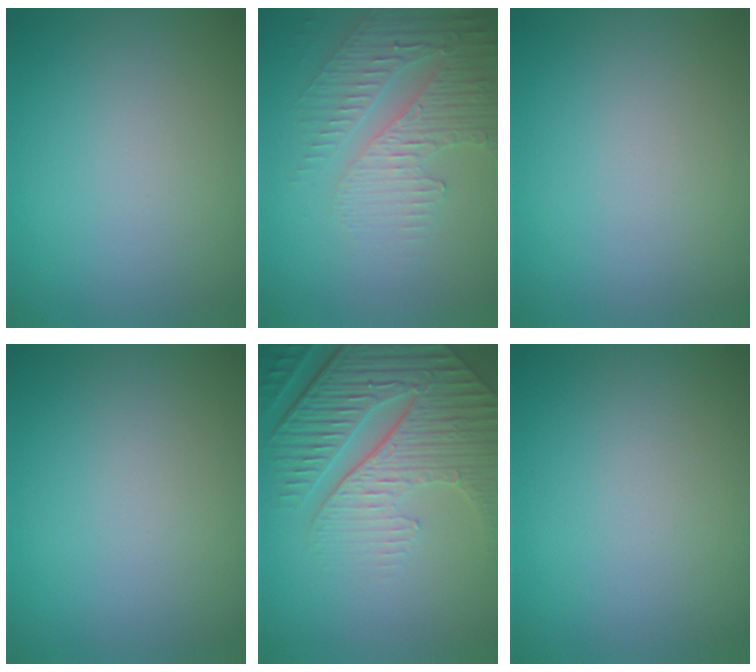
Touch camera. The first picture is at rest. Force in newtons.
{"total": 3.8, "press": 3.6, "slide": 1.3}
{"total": 0.0}
{"total": 0.0}
{"total": 8.9, "press": 6.2, "slide": 6.4}
{"total": 0.0}